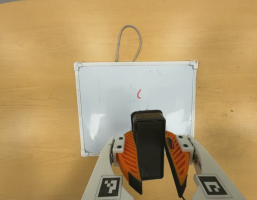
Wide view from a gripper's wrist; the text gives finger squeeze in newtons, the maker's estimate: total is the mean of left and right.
{"total": 10.9, "left": 11.2, "right": 10.6}